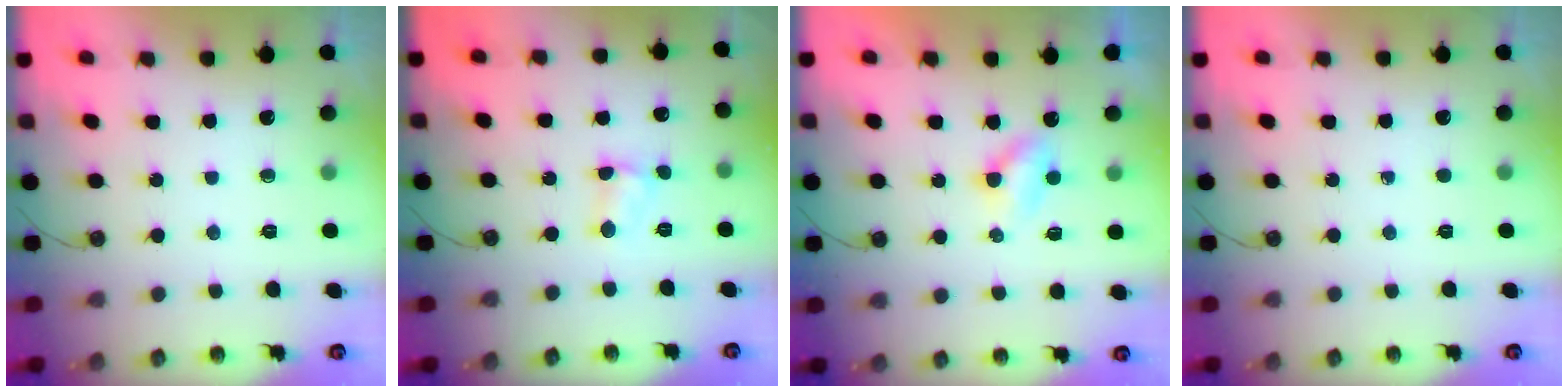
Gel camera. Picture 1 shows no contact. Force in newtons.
{"total": 4.4, "press": 4.4, "slide": 0.4}
{"total": 3.1, "press": 3.1, "slide": 0.4}
{"total": 0.0}